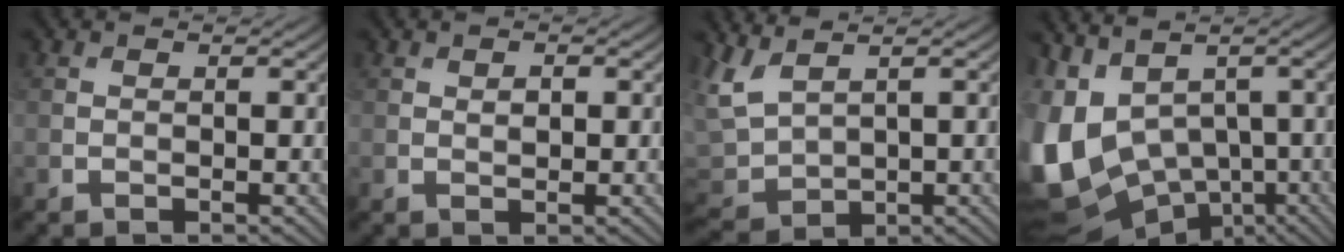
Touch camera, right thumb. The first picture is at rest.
{"total": 1.2, "force": [0.4, 0.7, 0.9], "torque": [-0.014, -0.001, 0.007]}
{"total": 5.6, "force": [2.1, 3.2, 4.1], "torque": [-0.124, -0.003, 0.043]}
{"total": 15.0, "force": [-1.6, 10.8, 10.2], "torque": [-0.281, -0.029, 0.007]}